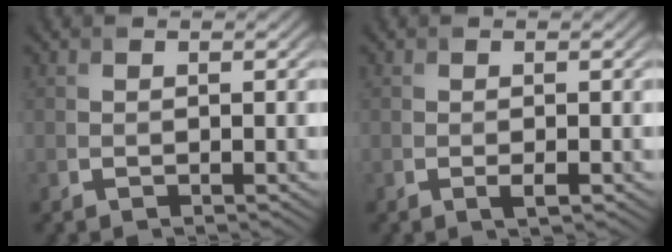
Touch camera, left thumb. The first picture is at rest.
{"total": 0.9, "force": [-0.4, 0.1, 0.8], "torque": [-0.016, -0.003, -0.005]}